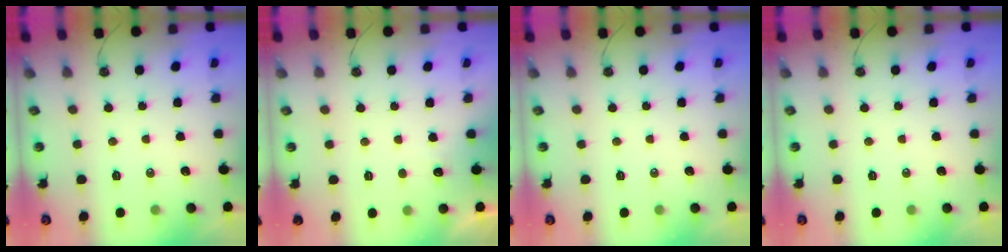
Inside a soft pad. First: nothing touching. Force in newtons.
{"total": 3.6, "press": 3.4, "slide": 1.1}
{"total": 0.0}
{"total": 0.0}